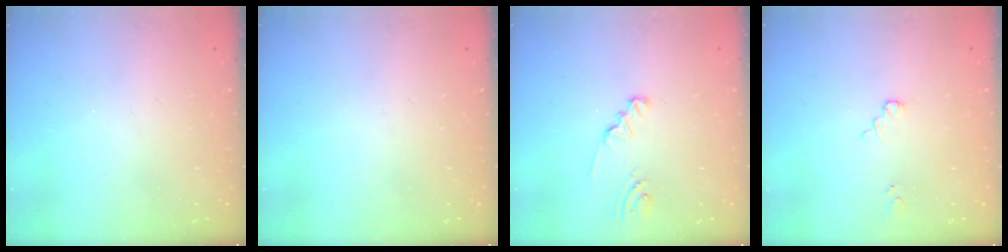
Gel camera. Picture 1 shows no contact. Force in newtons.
{"total": 0.0}
{"total": 2.3, "press": 2.3, "slide": 0.2}
{"total": 1.7, "press": 1.7, "slide": 0.3}